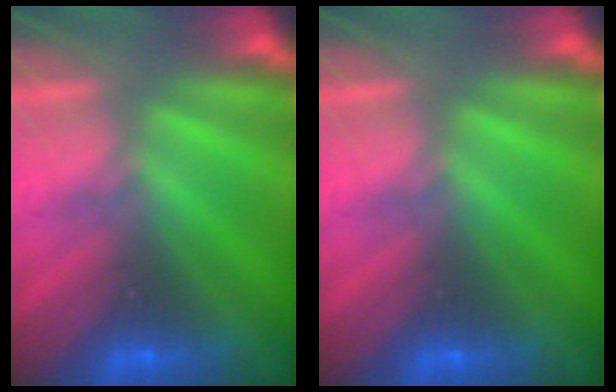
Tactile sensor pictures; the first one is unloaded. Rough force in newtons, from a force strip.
{"total": 0.0}